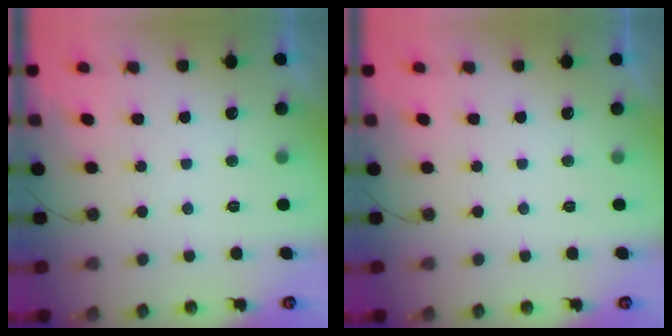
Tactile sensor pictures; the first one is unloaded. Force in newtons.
{"total": 0.0}